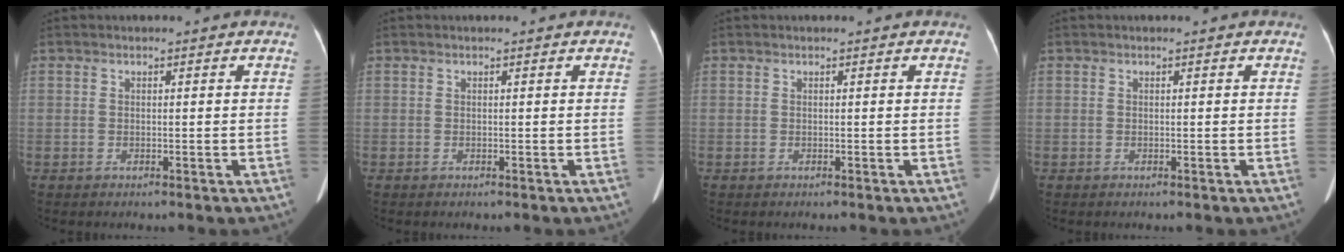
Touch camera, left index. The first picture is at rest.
{"total": 0.0}
{"total": 0.0}
{"total": 0.0}